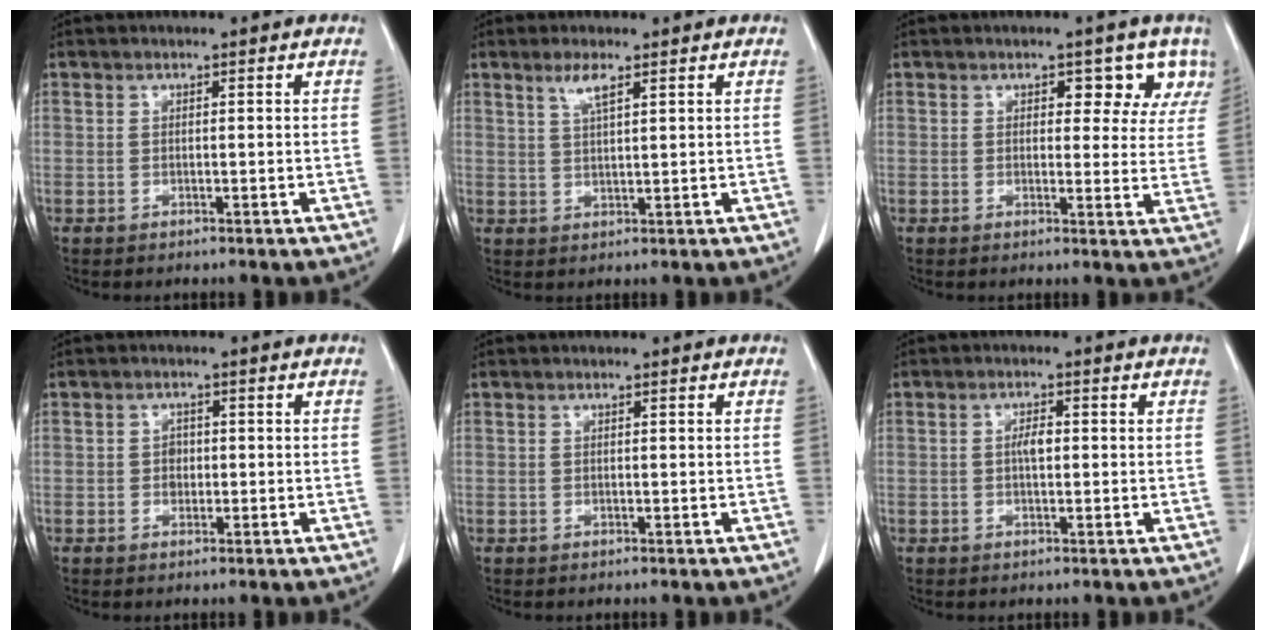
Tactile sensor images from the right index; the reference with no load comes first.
{"total": 3.0, "force": [1.8, 0.3, 2.4], "torque": [-0.052, 0.000, 0.038]}
{"total": 5.4, "force": [3.6, 3.2, 2.4], "torque": [-0.007, -0.002, 0.028]}
{"total": 1.7, "force": [-0.1, 1.4, 0.9], "torque": [-0.013, 0.003, -0.002]}
{"total": 0.0}
{"total": 1.9, "force": [0.0, 0.7, 1.8], "torque": [-0.035, 0.004, 0.000]}